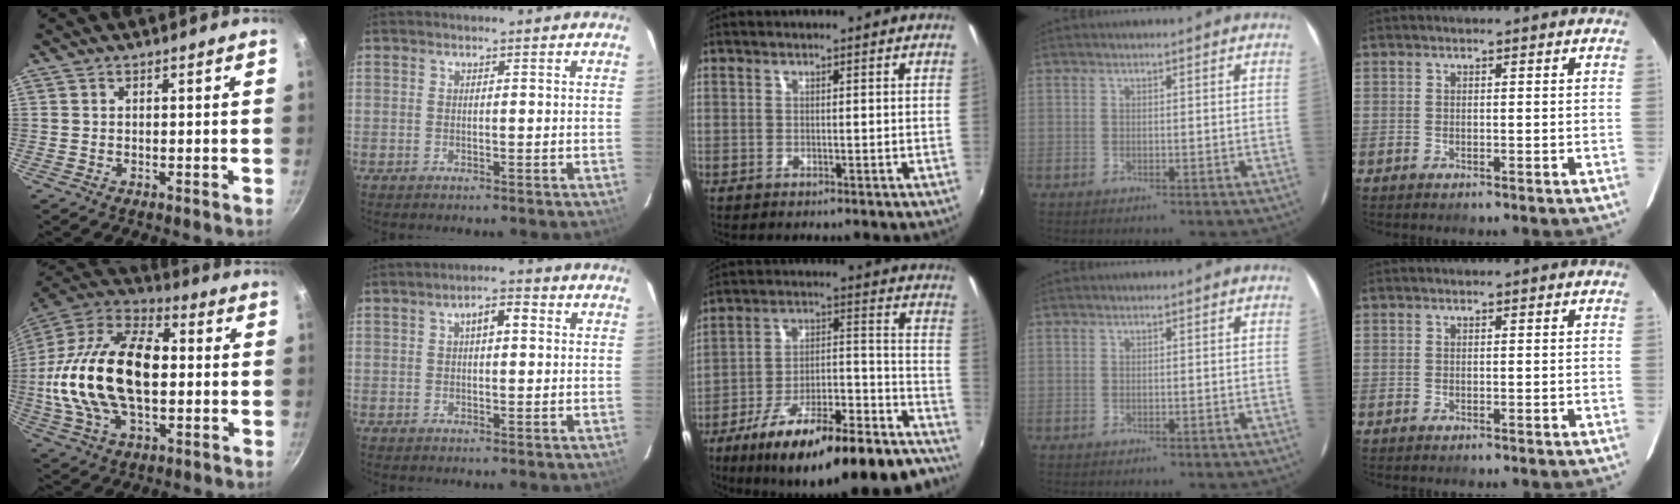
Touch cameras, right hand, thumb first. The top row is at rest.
{"thumb": {"total": 26.7, "force": [-0.3, 15.3, 21.8], "torque": [-0.410, 0.035, -0.016]}, "index": {"total": 4.1, "force": [1.0, 1.8, 3.5], "torque": [-0.055, 0.015, 0.017]}, "middle": {"total": 28.1, "force": [-21.0, 8.0, 16.7], "torque": [-0.238, -0.007, -0.298]}}